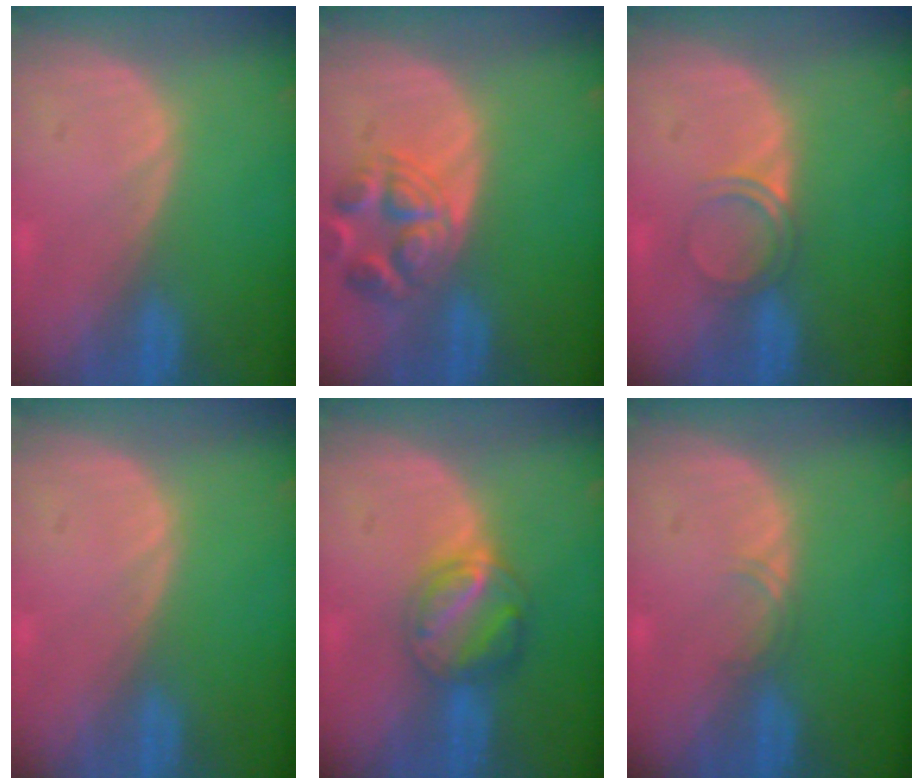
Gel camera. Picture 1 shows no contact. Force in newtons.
{"total": 6.5, "press": 6.3, "slide": 1.6}
{"total": 2.9, "press": 2.6, "slide": 1.1}
{"total": 0.0}
{"total": 5.7, "press": 5.5, "slide": 1.6}
{"total": 1.1, "press": 1.1, "slide": 0.1}